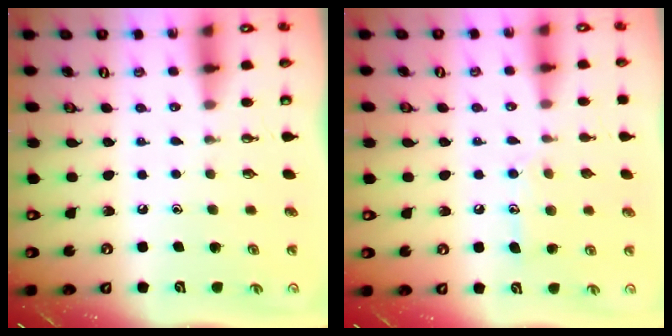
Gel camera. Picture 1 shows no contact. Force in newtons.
{"total": 9.7, "press": 9.7, "slide": 0.7}